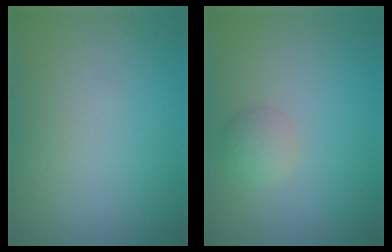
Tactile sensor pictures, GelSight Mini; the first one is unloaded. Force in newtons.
{"total": 1.6, "press": 1.6, "slide": 0.0}